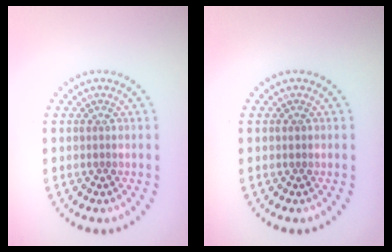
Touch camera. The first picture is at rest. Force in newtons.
{"total": 0.7, "press": 0.7, "slide": 0.1}